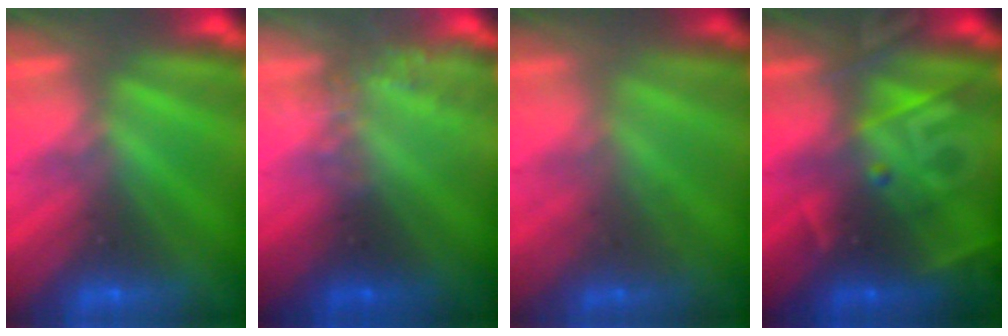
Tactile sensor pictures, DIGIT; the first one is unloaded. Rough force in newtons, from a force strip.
{"total": 2.3}
{"total": 1.8}
{"total": 2.8}